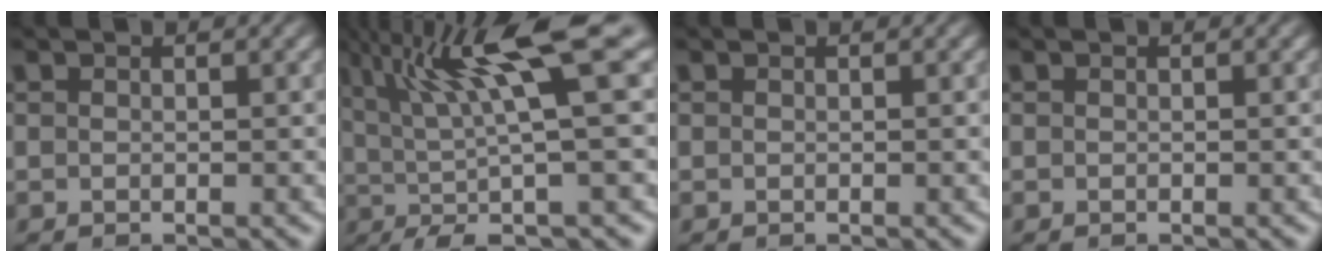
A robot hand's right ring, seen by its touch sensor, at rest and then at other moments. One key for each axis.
{"total": 9.3, "fx": 2.6, "fy": 2.1, "fz": 8.6, "tx": -0.129, "ty": 0.011, "tz": 0.049}
{"total": 0.0}
{"total": 0.0}